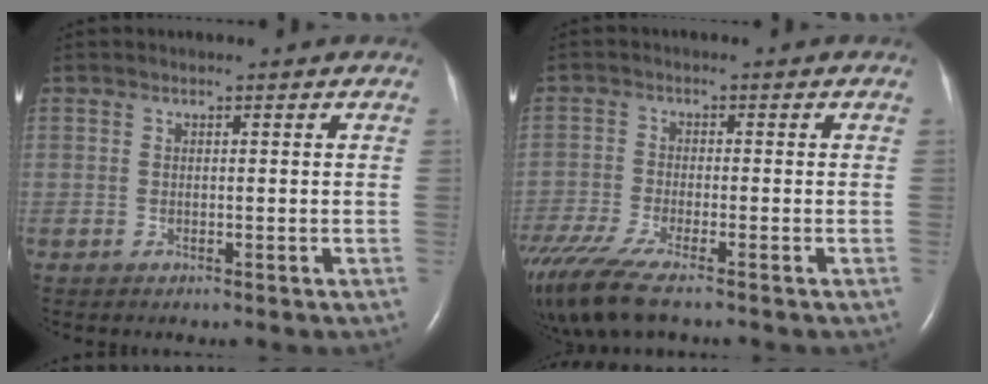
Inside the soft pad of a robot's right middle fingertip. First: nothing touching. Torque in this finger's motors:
{"motor_torque": [1.10, -1.04, 0.59, 0.20]}